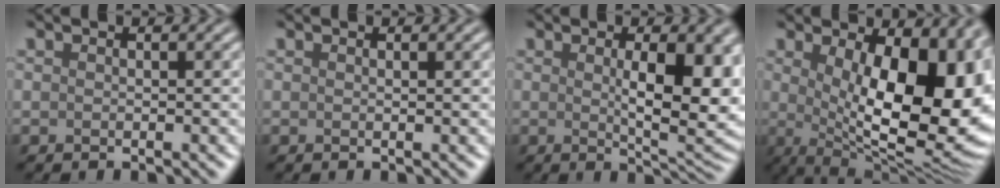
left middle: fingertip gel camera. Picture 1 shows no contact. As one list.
[{"total": 0.0}, {"total": 7.8, "force": [0.8, 2.4, 7.3], "torque": [-0.104, -0.009, 0.021]}, {"total": 13.2, "force": [1.7, 5.9, 11.6], "torque": [-0.131, -0.012, 0.035]}]